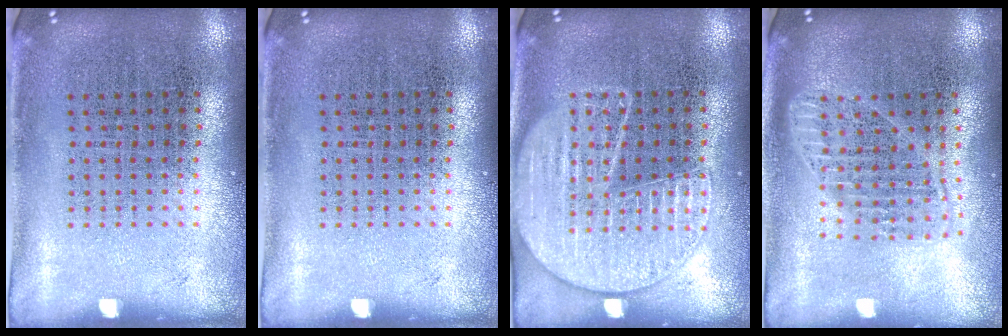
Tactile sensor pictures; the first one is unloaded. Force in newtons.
{"total": 0.0}
{"total": 1.6, "press": 1.6, "slide": 0.1}
{"total": 1.8, "press": 1.5, "slide": 0.9}